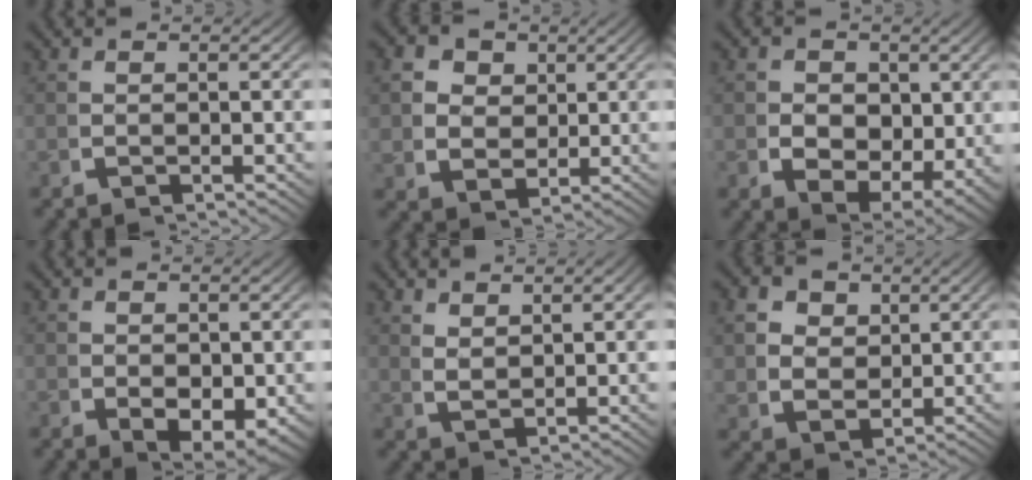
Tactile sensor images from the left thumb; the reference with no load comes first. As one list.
[{"total": 6.2, "force": [1.4, 5.1, 3.2], "torque": [-0.076, -0.027, 0.035]}, {"total": 7.6, "force": [-1.1, 5.7, 5.0], "torque": [-0.100, -0.051, 0.006]}, {"total": 4.4, "force": [-0.7, 3.0, 3.2], "torque": [-0.067, -0.035, 0.010]}, {"total": 2.5, "force": [2.2, 0.5, 1.2], "torque": [-0.020, -0.001, 0.053]}, {"total": 5.4, "force": [1.5, 4.4, 2.9], "torque": [-0.066, -0.024, 0.039]}]